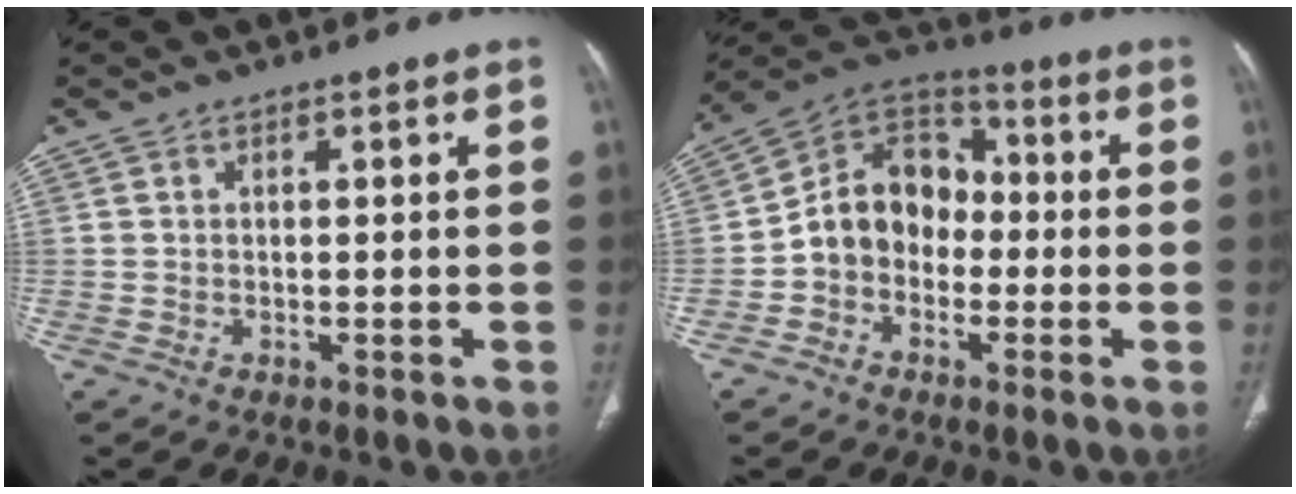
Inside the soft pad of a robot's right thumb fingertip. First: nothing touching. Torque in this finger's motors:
{"motor_torque": [0.68, 0.64, 1.27, -0.58, 0.08]}